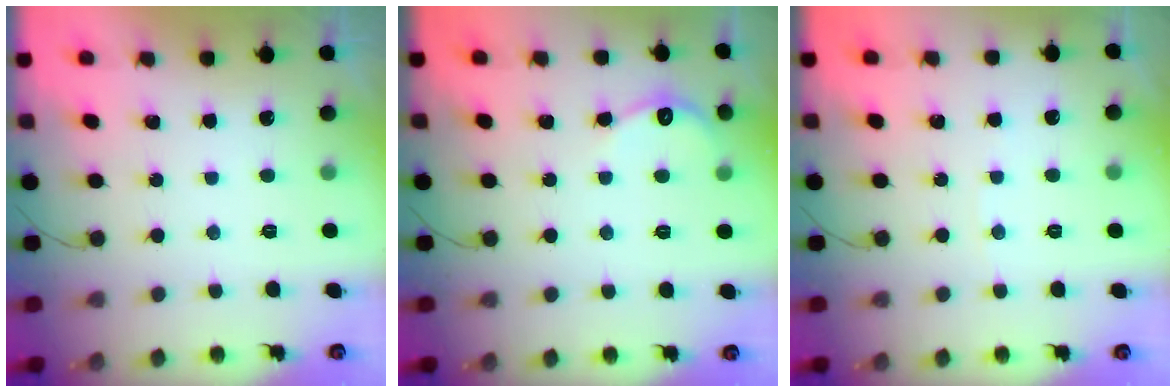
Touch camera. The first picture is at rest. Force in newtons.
{"total": 3.9, "press": 3.9, "slide": 0.4}
{"total": 1.6, "press": 1.6, "slide": 0.2}